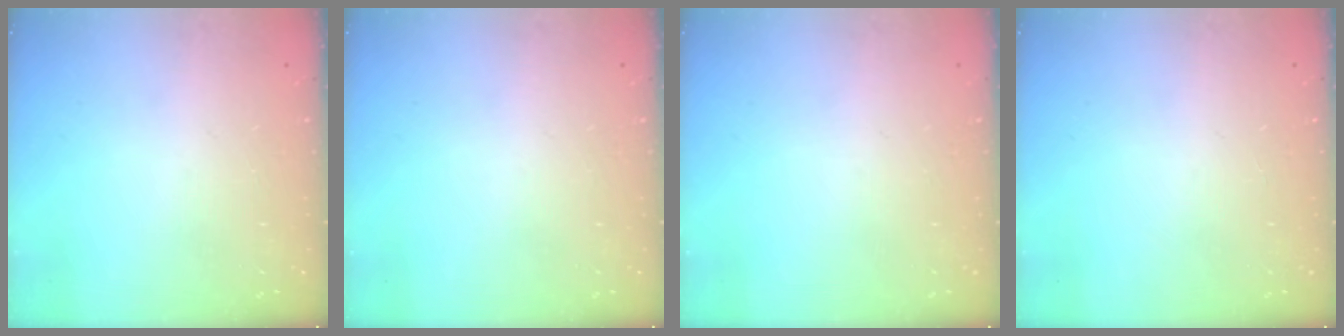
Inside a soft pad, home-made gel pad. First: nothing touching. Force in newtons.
{"total": 0.0}
{"total": 0.0}
{"total": 0.0}